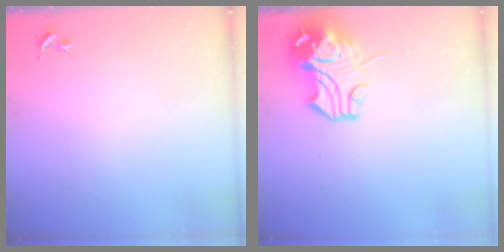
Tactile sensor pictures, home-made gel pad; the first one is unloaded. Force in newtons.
{"total": 12.6, "press": 12.5, "slide": 2.1}